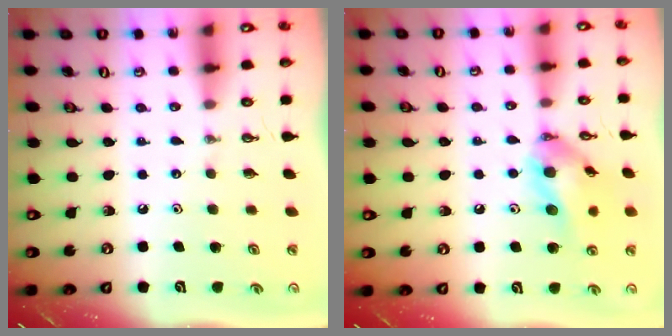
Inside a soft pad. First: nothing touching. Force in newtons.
{"total": 14.0, "press": 13.8, "slide": 2.5}